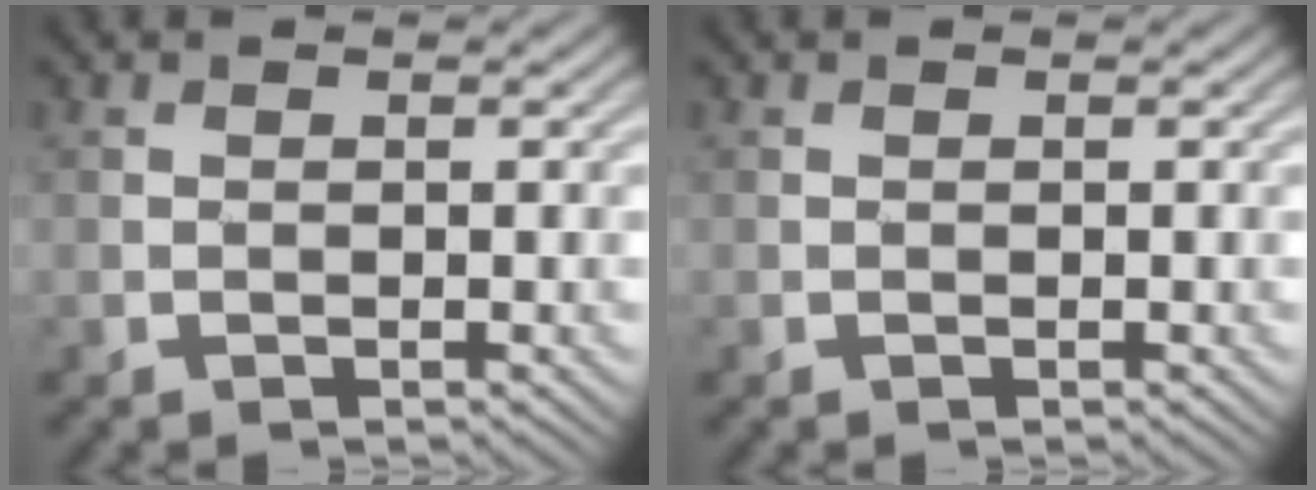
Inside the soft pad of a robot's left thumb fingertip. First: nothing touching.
{"total": 0.0}